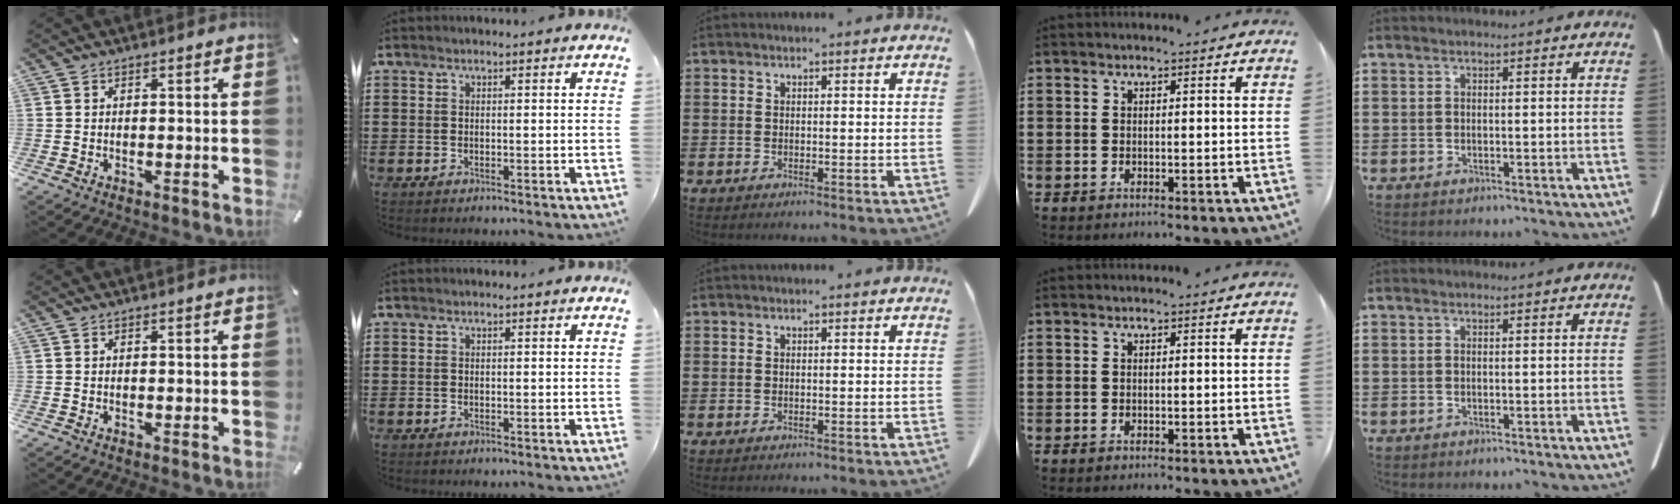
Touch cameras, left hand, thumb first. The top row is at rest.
{}